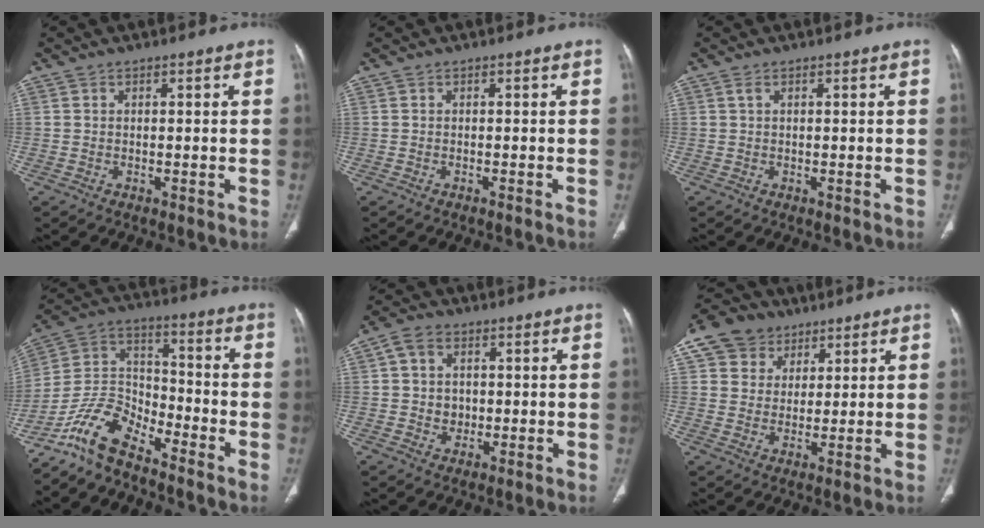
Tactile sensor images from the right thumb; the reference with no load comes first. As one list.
[{"total": 0.8, "force": [-0.7, -0.2, 0.5], "torque": [-0.007, 0.008, -0.008]}, {"total": 0.0}, {"total": 10.3, "force": [-8.6, 3.6, 4.3], "torque": [-0.079, 0.081, -0.174]}, {"total": 6.0, "force": [0.6, 4.9, 3.3], "torque": [-0.039, 0.001, 0.009]}, {"total": 10.1, "force": [5.2, 8.1, 2.8], "torque": [-0.033, 0.000, 0.098]}]